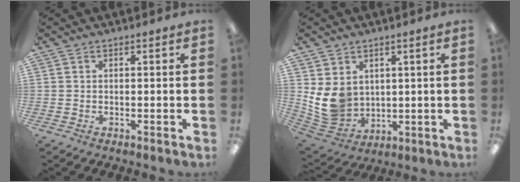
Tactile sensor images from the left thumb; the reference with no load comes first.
{"total": 10.3, "force": [2.3, 8.9, 4.6], "torque": [-0.117, -0.020, 0.049]}